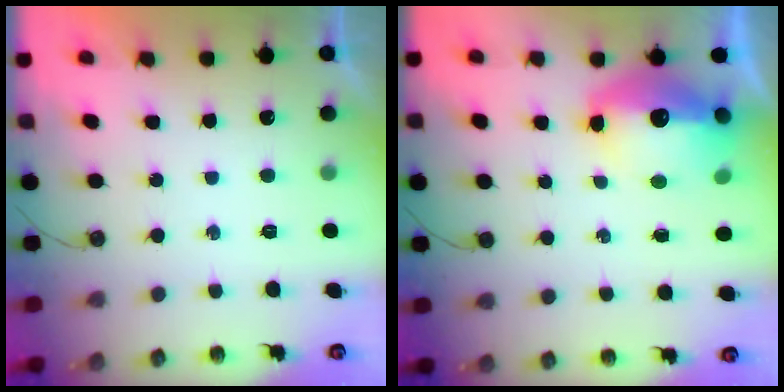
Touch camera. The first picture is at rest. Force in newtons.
{"total": 15.3, "press": 15.2, "slide": 1.3}